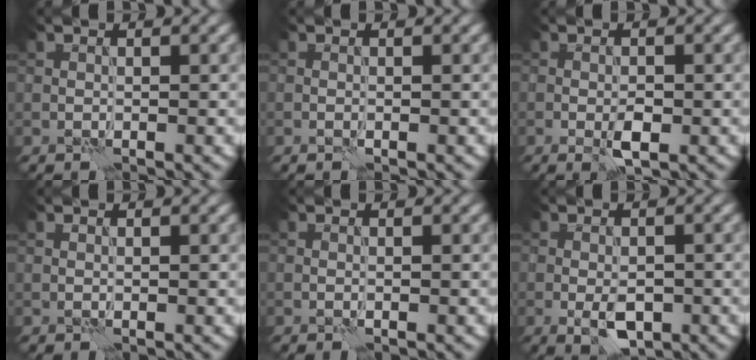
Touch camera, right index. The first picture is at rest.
{"total": 0.0}
{"total": 1.8, "force": [-0.6, 0.7, 1.6], "torque": [-0.025, 0.002, -0.011]}
{"total": 0.0}
{"total": 0.0}
{"total": 3.2, "force": [-1.2, 1.6, 2.5], "torque": [-0.041, -0.003, -0.018]}